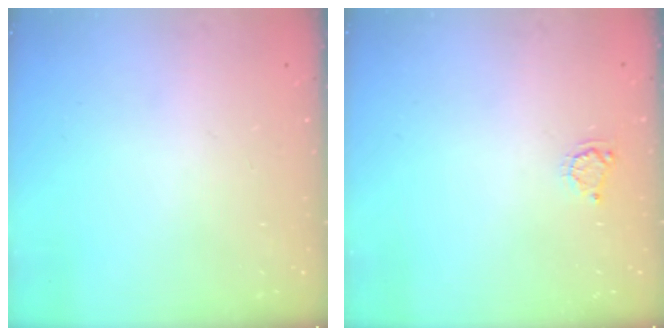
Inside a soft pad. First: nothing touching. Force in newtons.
{"total": 4.4, "press": 4.4, "slide": 0.5}